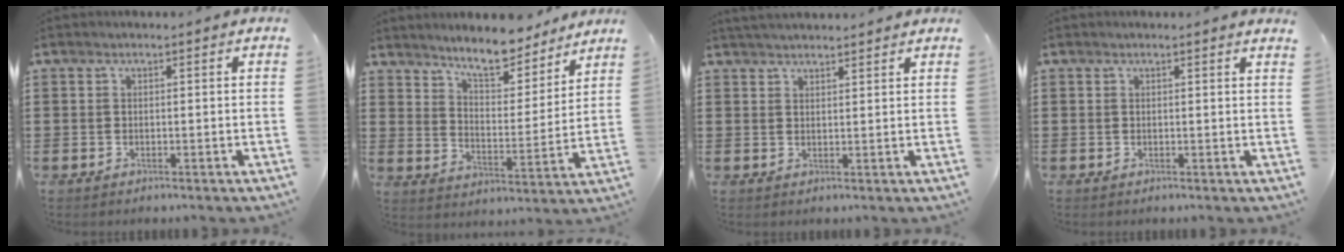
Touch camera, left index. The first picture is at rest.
{"total": 7.8, "force": [7.3, 1.2, 2.6], "torque": [-0.060, -0.043, 0.130]}
{"total": 2.3, "force": [2.2, 0.1, 0.3], "torque": [-0.011, 0.001, 0.043]}
{"total": 0.8, "force": [0.6, -0.1, 0.5], "torque": [-0.010, -0.003, 0.013]}